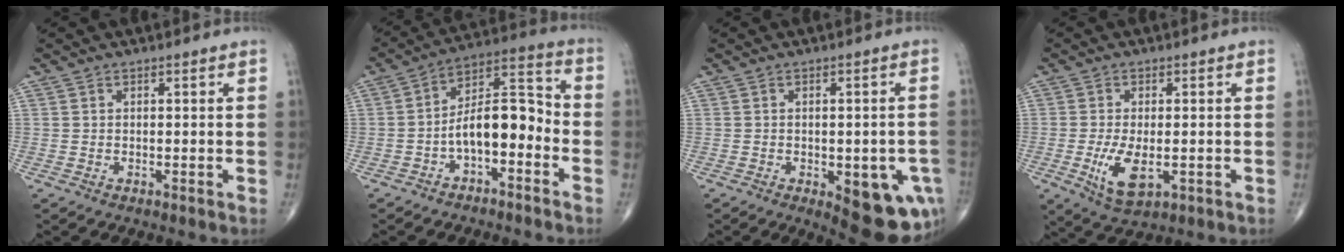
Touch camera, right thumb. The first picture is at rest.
{"total": 11.2, "force": [-3.6, 5.4, 9.1], "torque": [-0.131, 0.061, -0.068]}
{"total": 13.7, "force": [-4.8, 6.1, 11.4], "torque": [-0.111, 0.005, -0.041]}
{"total": 7.4, "force": [-1.8, 3.5, 6.3], "torque": [-0.119, -0.015, -0.023]}